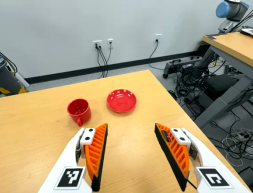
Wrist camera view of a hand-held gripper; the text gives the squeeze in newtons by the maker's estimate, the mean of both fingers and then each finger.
{"total": 0.0}